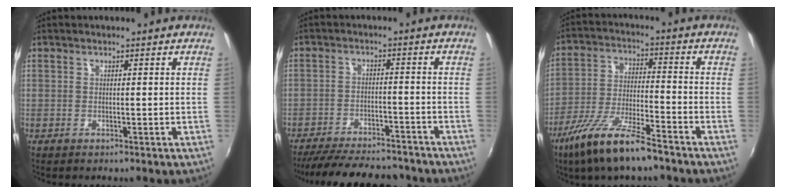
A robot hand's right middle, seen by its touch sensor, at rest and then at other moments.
{"total": 18.0, "force": [-15.6, 4.6, 7.8], "torque": [-0.161, -0.011, -0.221]}
{"total": 13.1, "force": [-9.2, 2.1, 9.1], "torque": [-0.189, -0.026, -0.174]}